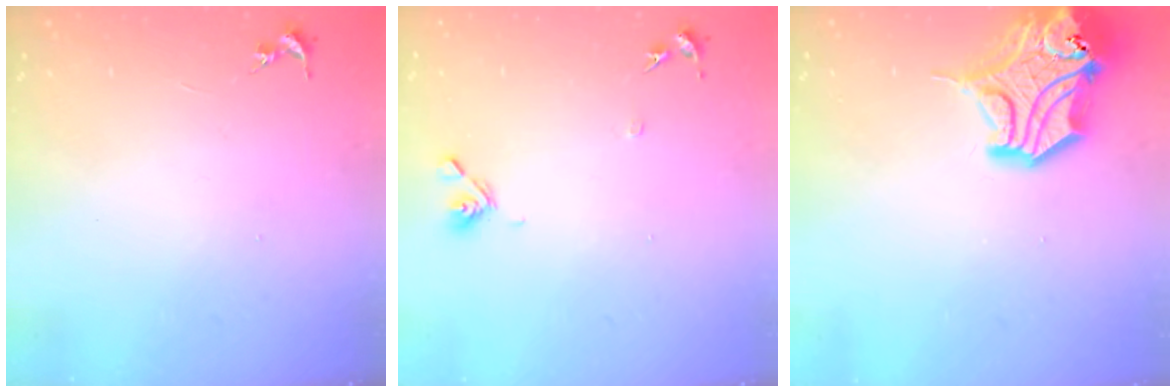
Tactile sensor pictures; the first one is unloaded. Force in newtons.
{"total": 7.5, "press": 7.3, "slide": 1.6}
{"total": 17.2, "press": 17.0, "slide": 2.4}